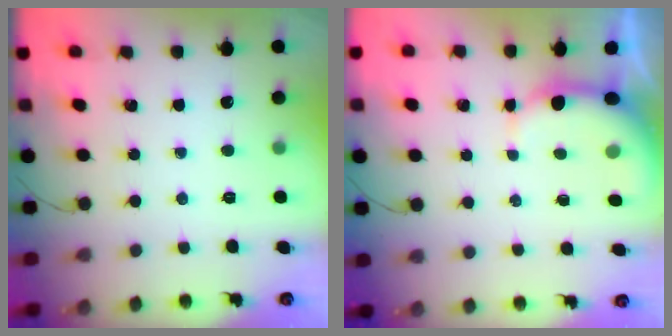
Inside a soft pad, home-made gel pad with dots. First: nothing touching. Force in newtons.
{"total": 4.0, "press": 3.9, "slide": 0.7}